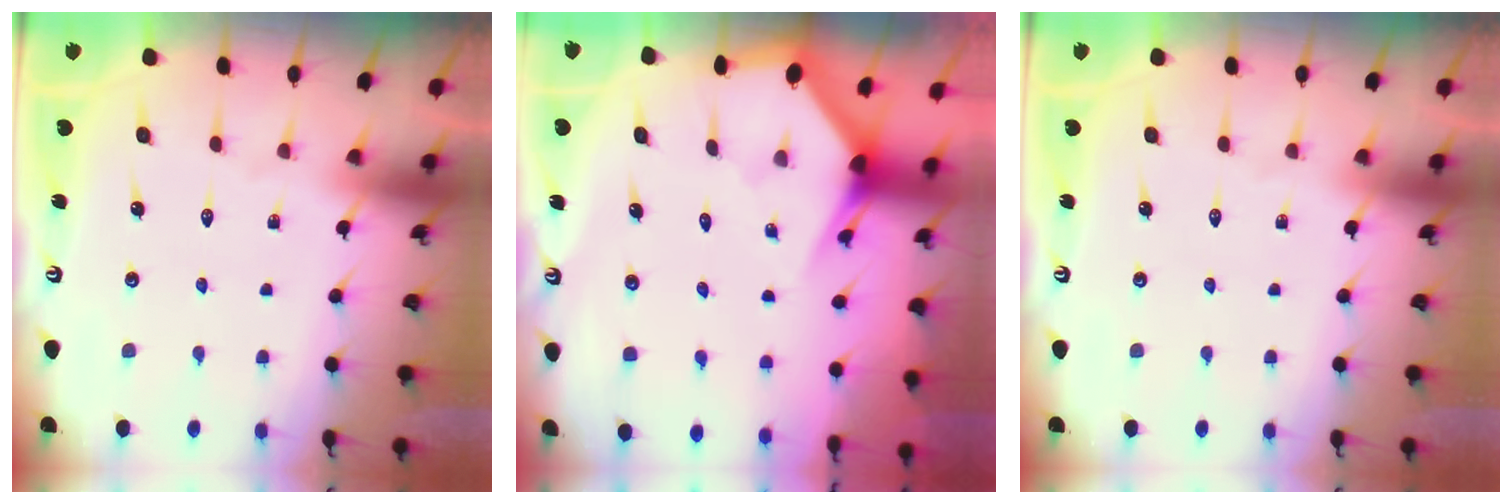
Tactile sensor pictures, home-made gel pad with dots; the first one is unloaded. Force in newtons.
{"total": 2.8, "press": 2.8, "slide": 0.2}
{"total": 0.0}